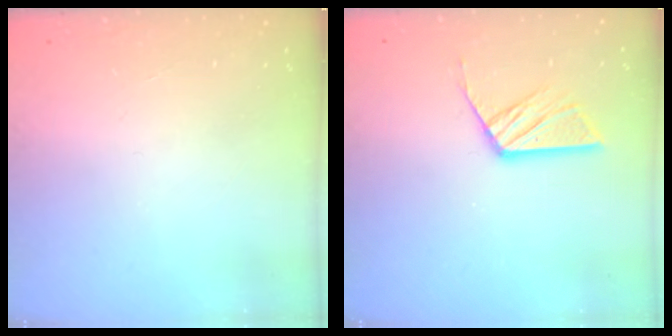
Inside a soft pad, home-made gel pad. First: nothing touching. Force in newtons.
{"total": 9.1, "press": 9.1, "slide": 0.4}